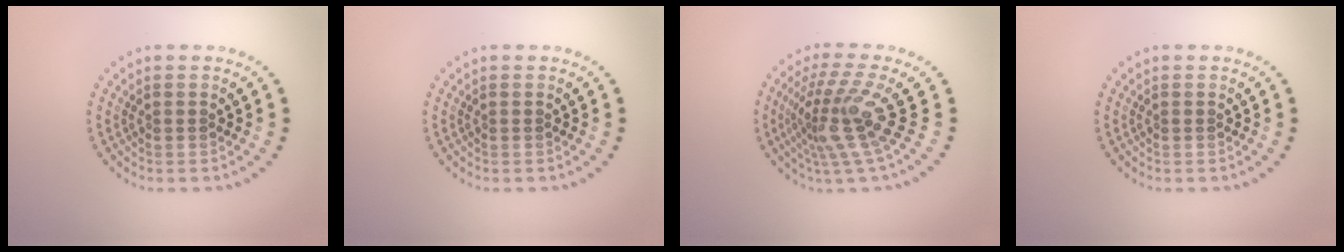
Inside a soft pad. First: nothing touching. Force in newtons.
{"total": 0.0}
{"total": 4.7, "press": 3.1, "slide": 3.6}
{"total": 0.0}